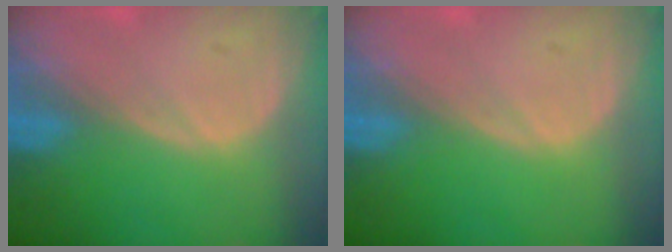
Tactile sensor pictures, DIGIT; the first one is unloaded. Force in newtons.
{"total": 0.0}